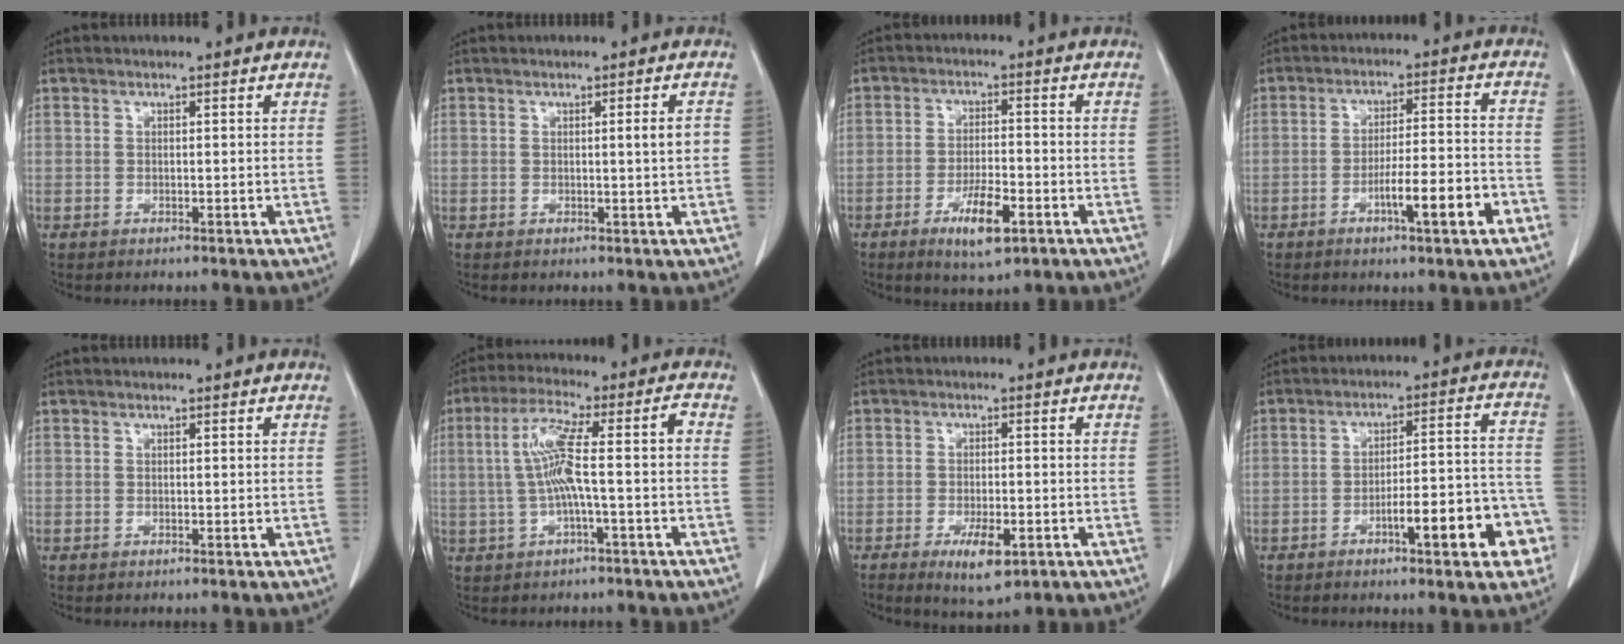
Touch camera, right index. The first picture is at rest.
{"total": 2.3, "force": [0.1, -0.2, 2.3], "torque": [-0.033, 0.000, 0.001]}
{"total": 6.9, "force": [-3.5, 1.7, 5.7], "torque": [-0.105, -0.008, -0.056]}
{"total": 9.2, "force": [-4.3, 0.5, 8.2], "torque": [-0.127, 0.005, -0.064]}
{"total": 0.0}
{"total": 9.2, "force": [-0.6, 0.5, 9.1], "torque": [-0.177, 0.035, -0.010]}
{"total": 5.6, "force": [-2.7, 1.8, 4.6], "torque": [-0.078, -0.006, -0.036]}
{"total": 12.1, "force": [-5.4, 2.4, 10.6], "torque": [-0.134, 0.031, -0.070]}